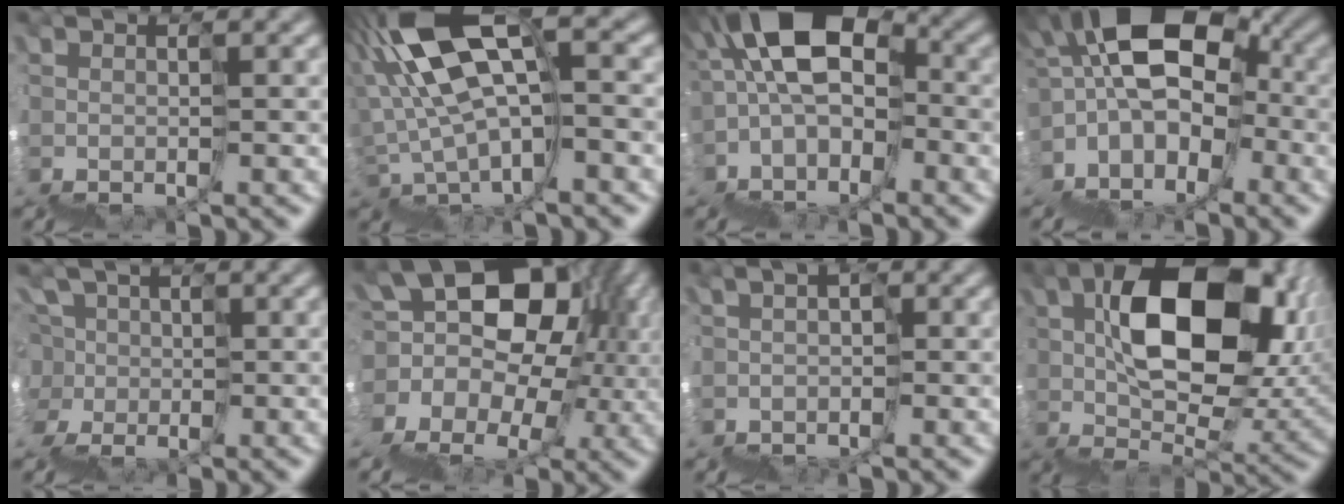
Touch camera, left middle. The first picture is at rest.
{"total": 9.2, "force": [4.2, 3.4, 7.5], "torque": [-0.160, 0.034, 0.076]}
{"total": 7.3, "force": [-0.5, 5.0, 5.3], "torque": [-0.090, 0.025, -0.012]}
{"total": 8.6, "force": [0.1, 6.1, 6.1], "torque": [-0.067, 0.028, -0.003]}
{"total": 2.6, "force": [0.7, 2.0, -1.4], "torque": [0.036, 0.033, 0.008]}
{"total": 11.4, "force": [2.6, 9.0, 6.5], "torque": [-0.090, 0.023, 0.055]}
{"total": 1.2, "force": [-0.4, 1.1, -0.1], "torque": [0.003, -0.003, -0.014]}
{"total": 11.3, "force": [4.9, 6.9, 7.5], "torque": [-0.111, 0.031, 0.084]}